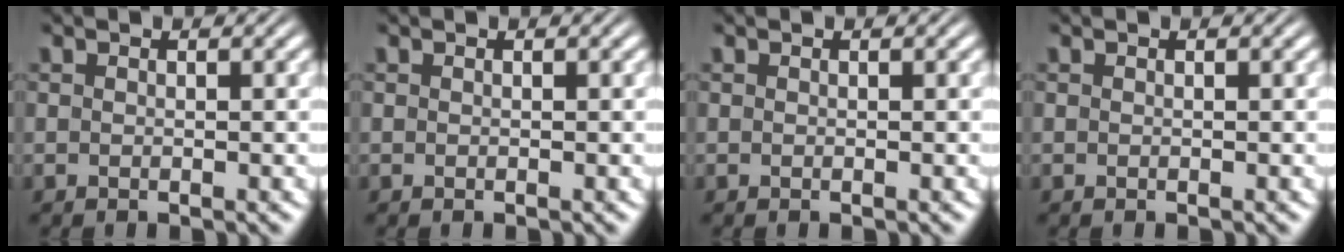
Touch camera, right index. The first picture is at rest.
{"total": 0.0}
{"total": 0.0}
{"total": 0.0}